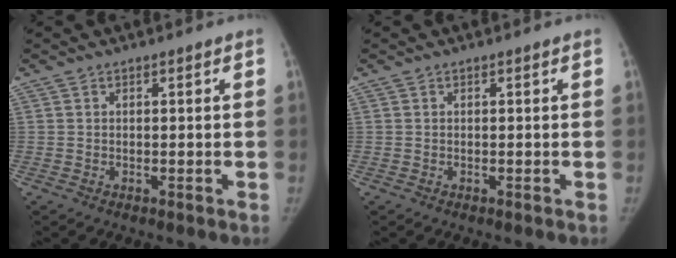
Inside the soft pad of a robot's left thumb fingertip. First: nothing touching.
{"total": 0.0}